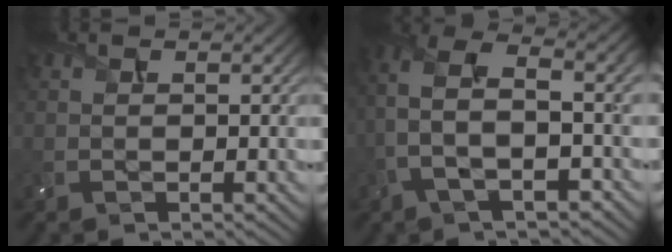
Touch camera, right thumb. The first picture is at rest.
{"total": 7.9, "force": [-1.2, 4.0, 6.8], "torque": [-0.158, 0.013, -0.035]}